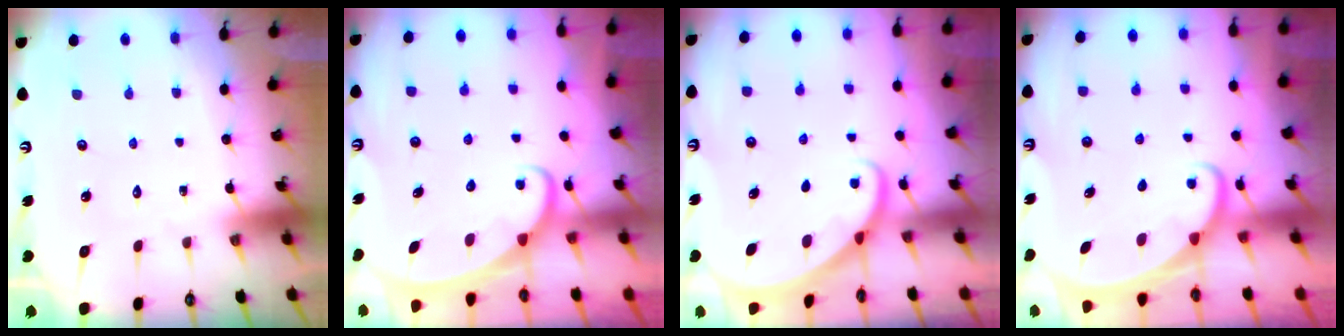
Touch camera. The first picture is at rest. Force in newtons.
{"total": 2.6, "press": 2.6, "slide": 0.3}
{"total": 2.0, "press": 2.0, "slide": 0.1}
{"total": 1.6, "press": 1.6, "slide": 0.1}